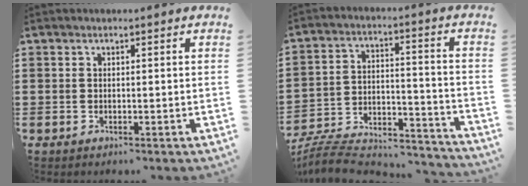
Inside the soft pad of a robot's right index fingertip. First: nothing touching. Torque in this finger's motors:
{"motor_torque": [-2.14, 0.00, -1.05, -0.21]}